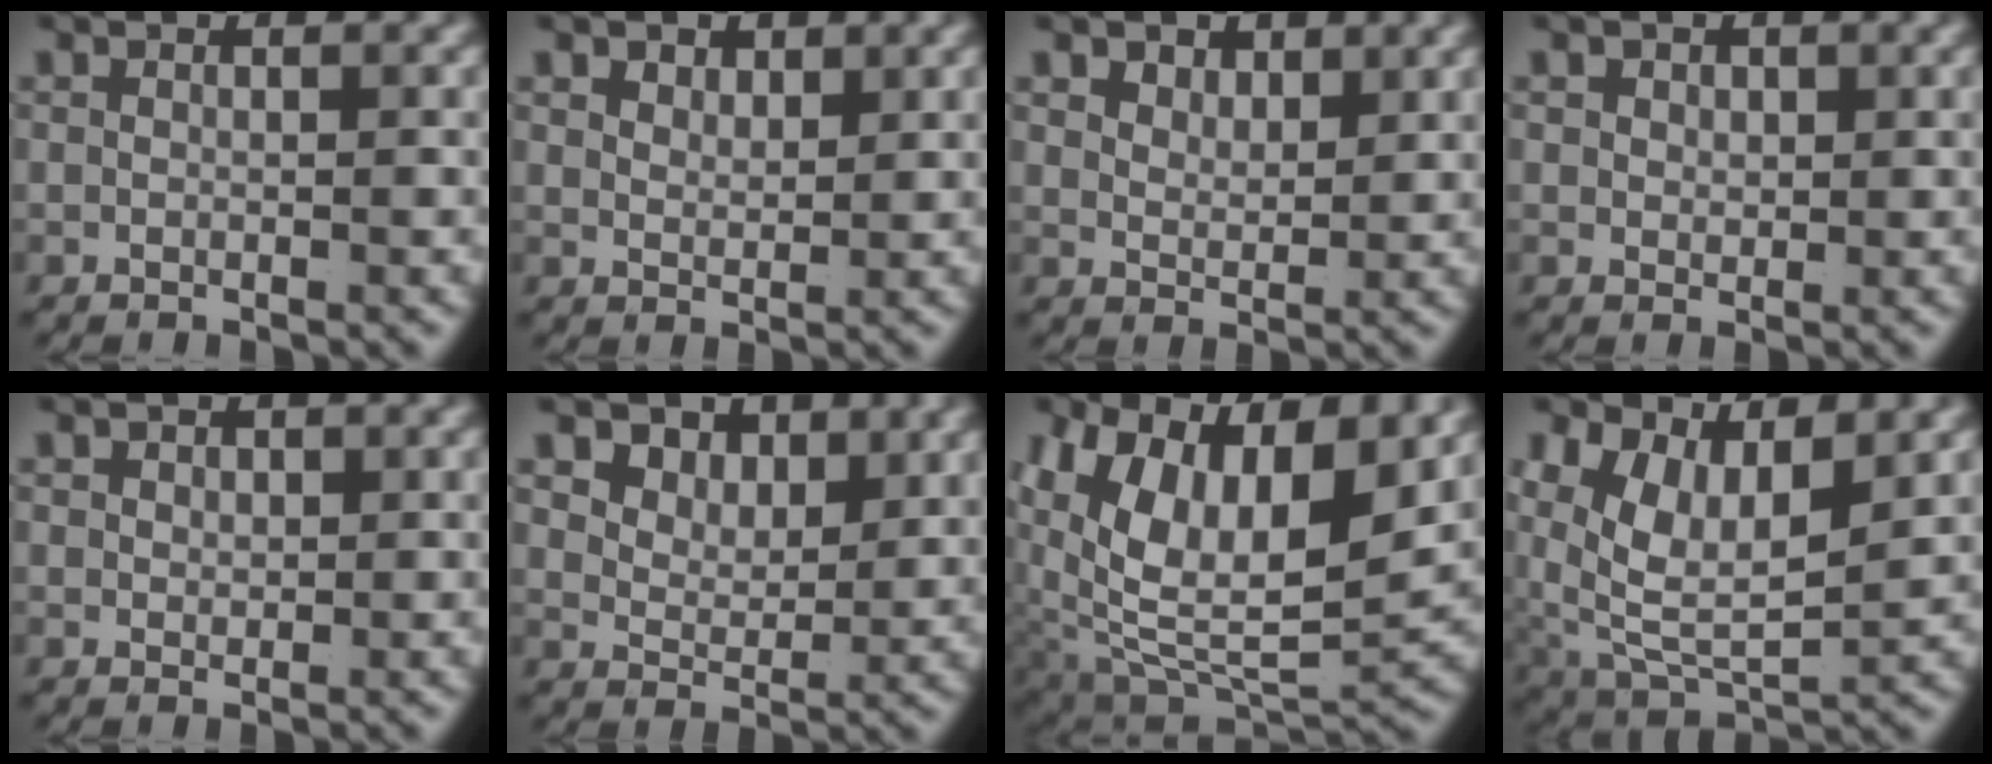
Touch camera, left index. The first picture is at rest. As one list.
[{"total": 1.6, "force": [1.3, 0.5, 0.8], "torque": [-0.016, -0.014, 0.037]}, {"total": 2.1, "force": [1.6, 0.8, 1.0], "torque": [-0.022, -0.017, 0.041]}, {"total": 1.4, "force": [0.7, 1.0, 0.7], "torque": [-0.016, -0.011, 0.021]}, {"total": 1.1, "force": [0.6, 0.7, 0.6], "torque": [-0.013, -0.011, 0.019]}, {"total": 5.0, "force": [2.7, 3.4, 2.4], "torque": [-0.048, -0.012, 0.045]}, {"total": 12.1, "force": [0.7, 7.6, 9.3], "torque": [-0.187, -0.055, 0.042]}, {"total": 9.2, "force": [1.2, 6.7, 6.2], "torque": [-0.141, -0.033, 0.036]}]